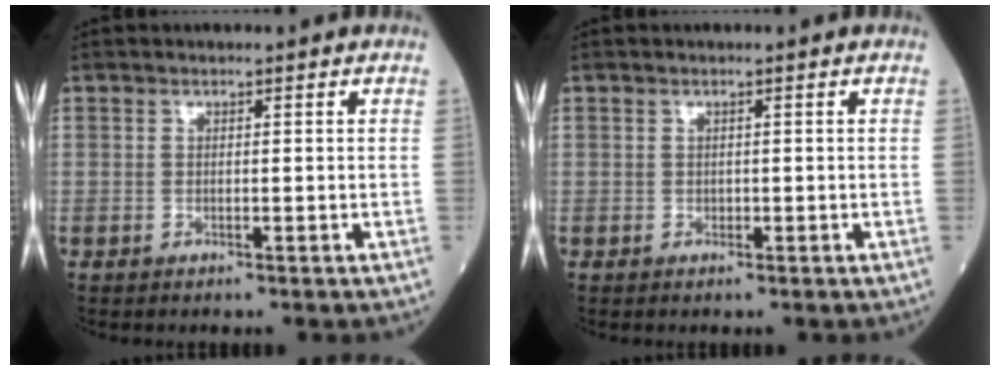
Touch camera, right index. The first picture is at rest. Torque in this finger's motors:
{"motor_torque": [-0.02, -0.04, 0.02, 0.01]}